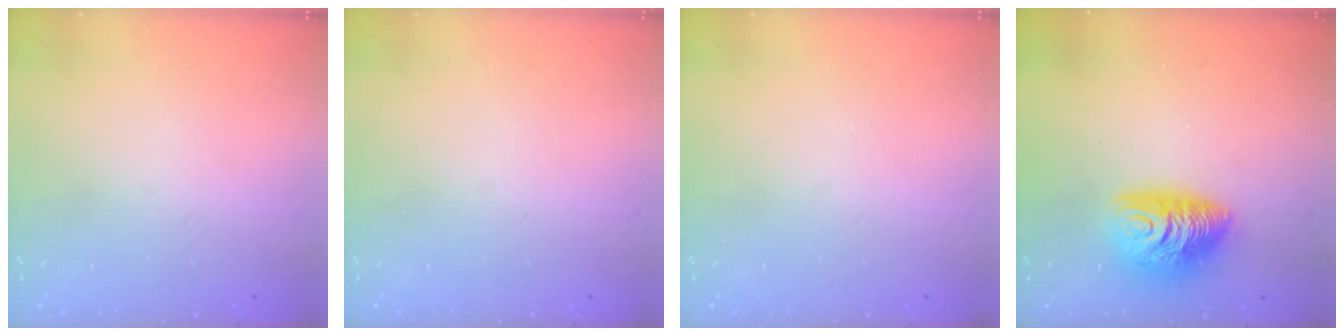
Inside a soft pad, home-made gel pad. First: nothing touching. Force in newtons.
{"total": 0.0}
{"total": 0.0}
{"total": 11.3, "press": 11.3, "slide": 1.1}